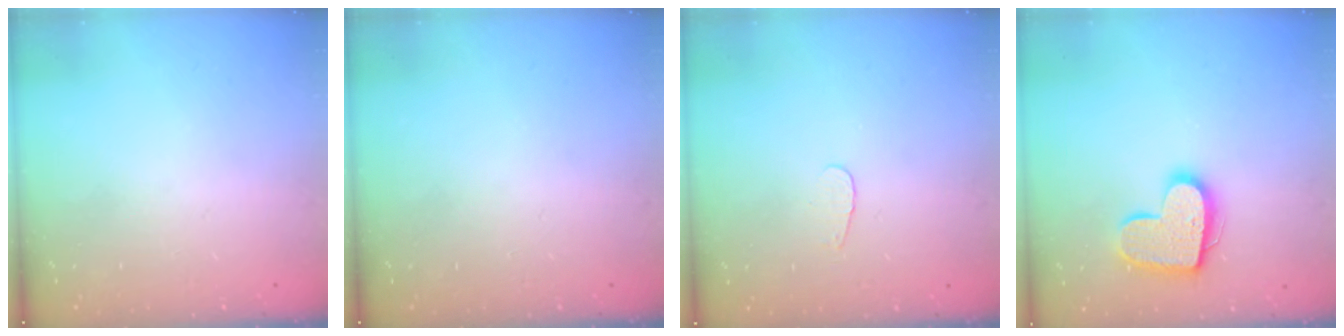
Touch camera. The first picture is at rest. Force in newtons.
{"total": 0.0}
{"total": 3.1, "press": 3.1, "slide": 0.4}
{"total": 14.9, "press": 14.9, "slide": 1.0}